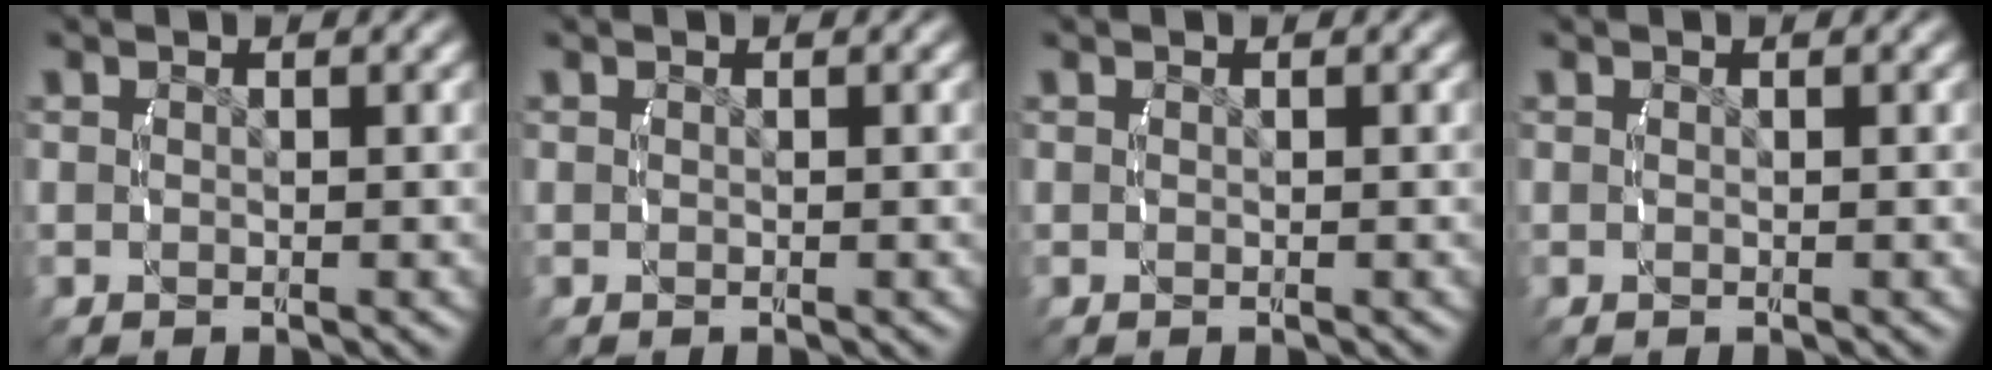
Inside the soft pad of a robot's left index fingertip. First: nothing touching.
{"total": 0.0}
{"total": 0.0}
{"total": 0.0}